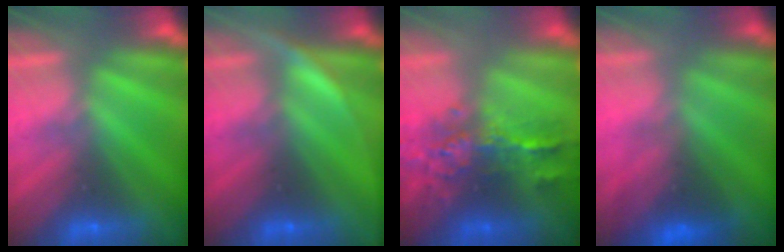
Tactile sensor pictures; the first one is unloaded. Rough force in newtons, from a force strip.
{"total": 2.9}
{"total": 9.1}
{"total": 2.3}